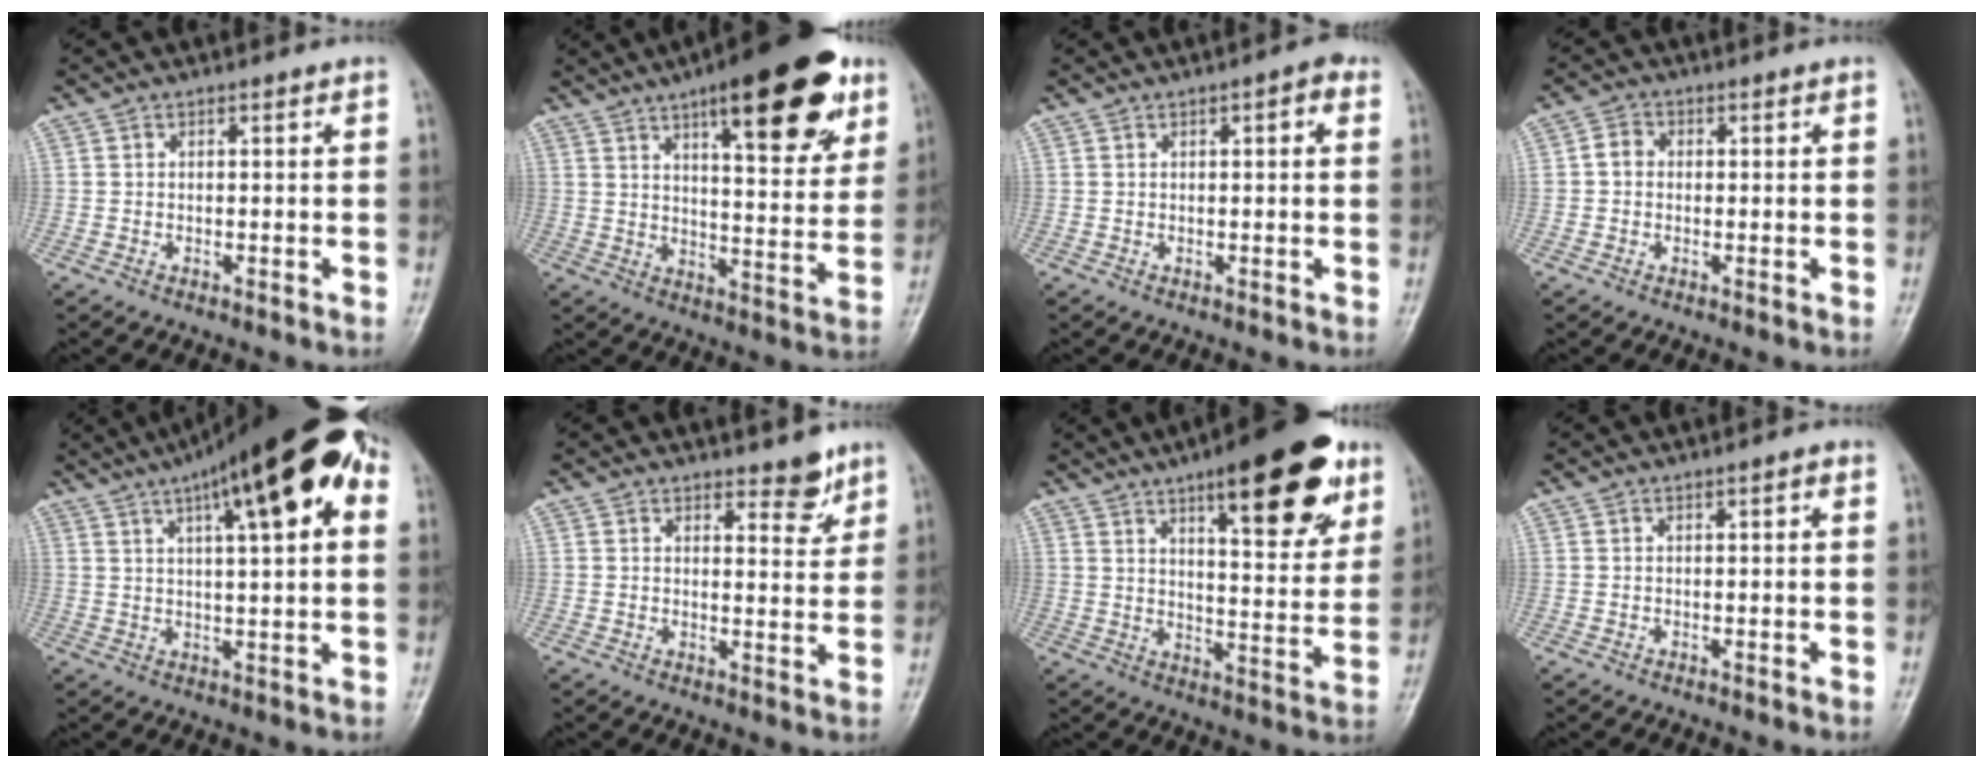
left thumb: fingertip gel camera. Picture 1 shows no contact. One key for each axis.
{"total": 21.6, "fx": 11.7, "fy": 7.2, "fz": 16.7, "tx": -0.202, "ty": -0.036, "tz": 0.168}
{"total": 2.9, "fx": 1.1, "fy": 1.1, "fz": 2.4, "tx": -0.024, "ty": 0.003, "tz": 0.010}
{"total": 3.1, "fx": -0.1, "fy": 2.7, "fz": 1.4, "tx": -0.015, "ty": 0.008, "tz": -0.009}
{"total": 20.0, "fx": 8.4, "fy": 5.7, "fz": 17.2, "tx": -0.241, "ty": 0.024, "tz": 0.118}
{"total": 4.8, "fx": 3.6, "fy": 2.1, "fz": 2.5, "tx": -0.006, "ty": -0.027, "tz": 0.049}
{"total": 20.4, "fx": 11.2, "fy": 6.9, "fz": 15.6, "tx": -0.179, "ty": -0.041, "tz": 0.161}
{"total": 1.1, "fx": 0.4, "fy": 0.5, "fz": 0.9, "tx": -0.009, "ty": 0.002, "tz": 0.005}